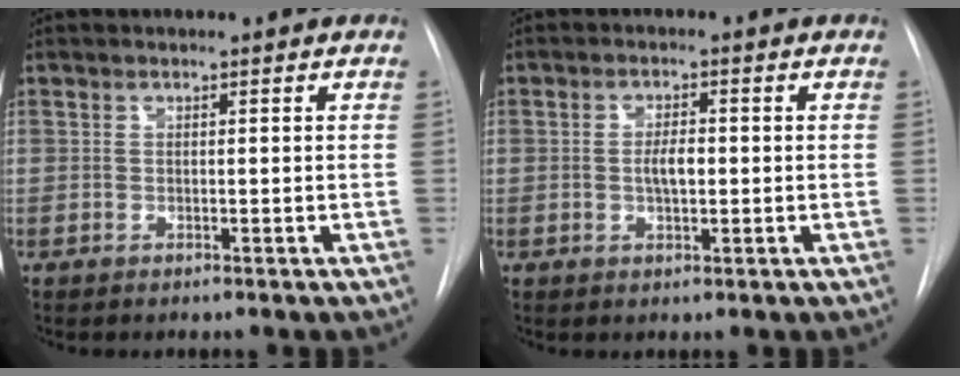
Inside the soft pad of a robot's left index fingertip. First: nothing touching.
{"total": 2.9, "force": [-0.1, 1.1, 2.7], "torque": [-0.048, 0.001, 0.000]}